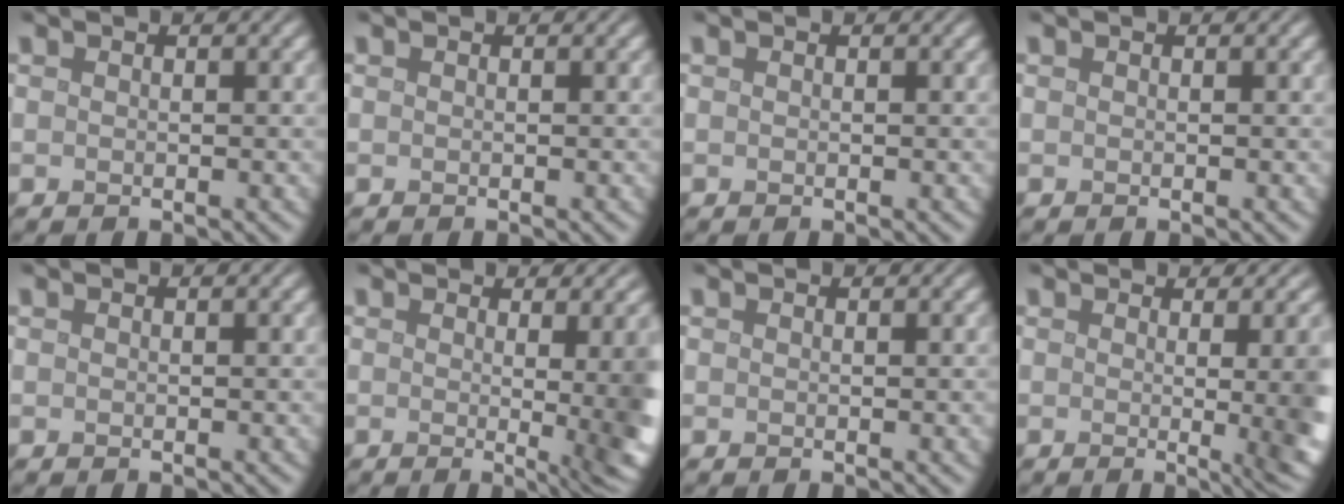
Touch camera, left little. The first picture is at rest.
{"total": 0.0}
{"total": 0.0}
{"total": 0.0}
{"total": 0.0}
{"total": 7.8, "force": [0.1, 2.0, 7.5], "torque": [-0.064, -0.005, 0.004]}
{"total": 0.6, "force": [0.2, 0.1, 0.6], "torque": [-0.003, 0.003, 0.001]}
{"total": 9.8, "force": [-0.1, 3.2, 9.2], "torque": [-0.051, 0.010, -0.006]}